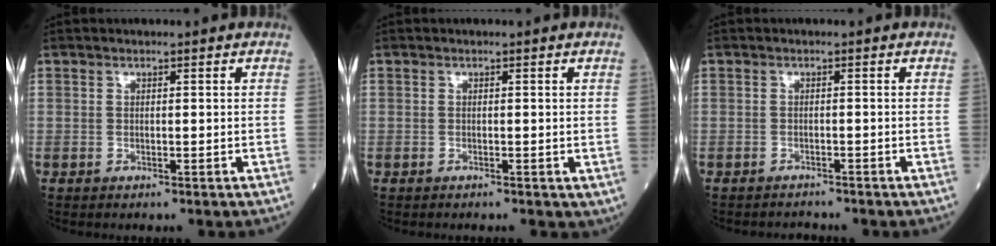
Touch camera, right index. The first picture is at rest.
{"total": 0.6, "force": [-0.2, 0.4, 0.4], "torque": [-0.006, 0.000, -0.005]}
{"total": 1.8, "force": [-1.7, 0.1, -0.4], "torque": [0.004, -0.005, -0.028]}